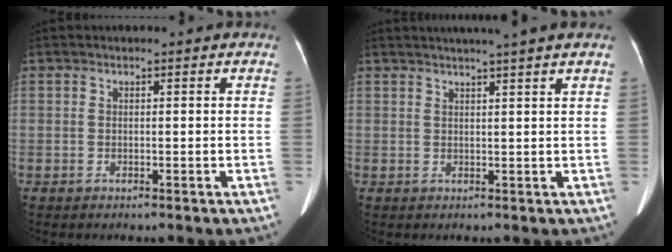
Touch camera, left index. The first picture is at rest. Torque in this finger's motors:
{"motor_torque": [0.11, -0.19, 0.05, 0.08]}